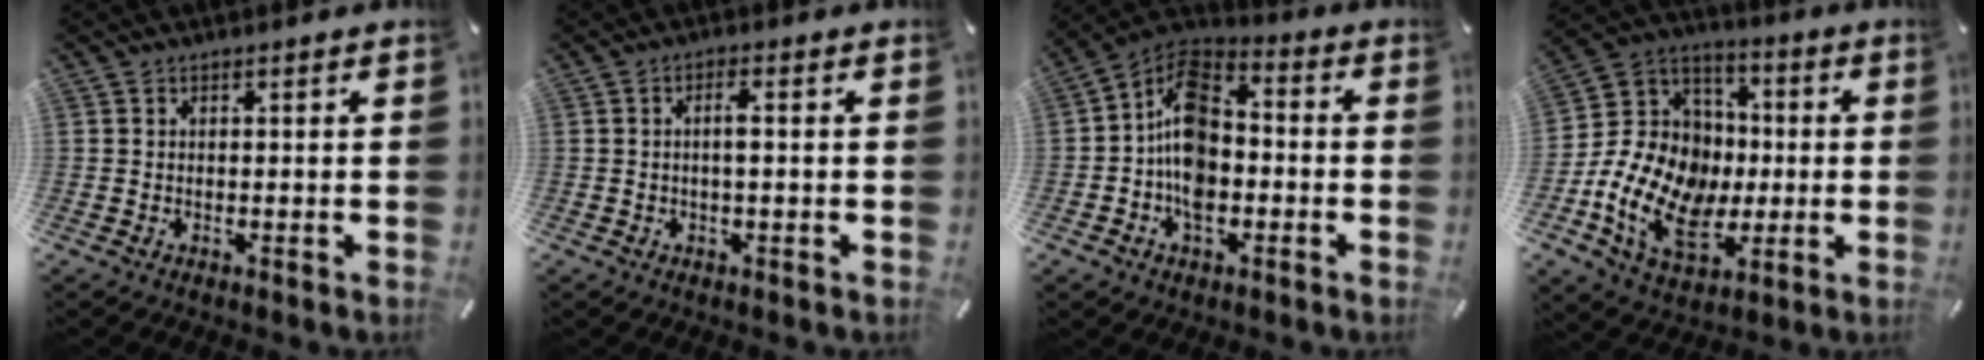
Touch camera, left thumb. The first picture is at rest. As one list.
[{"total": 2.8, "force": [-0.1, 0.7, 2.7], "torque": [-0.053, 0.004, -0.004]}, {"total": 11.7, "force": [-2.6, 8.0, 8.1], "torque": [-0.170, 0.010, -0.053]}, {"total": 19.1, "force": [-5.1, 15.1, 10.5], "torque": [-0.220, 0.014, -0.086]}]